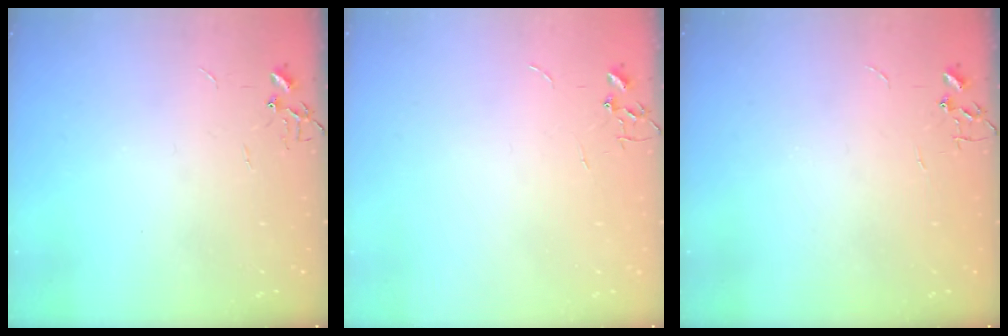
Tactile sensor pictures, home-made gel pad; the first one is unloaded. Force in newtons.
{"total": 0.0}
{"total": 0.0}